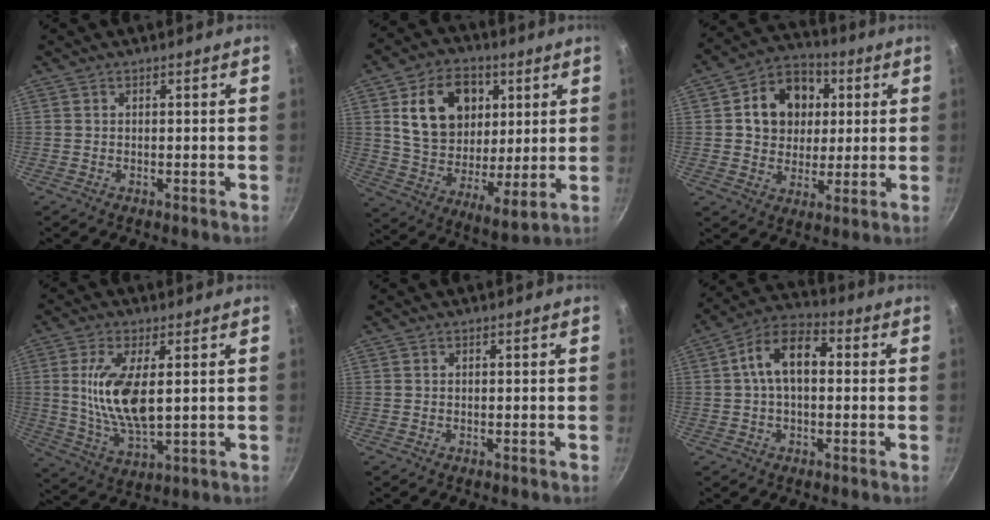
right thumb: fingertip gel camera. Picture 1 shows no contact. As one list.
[{"total": 19.6, "force": [6.4, 13.4, 12.8], "torque": [-0.182, -0.024, 0.108]}, {"total": 14.0, "force": [3.0, 11.3, 7.6], "torque": [-0.090, 0.007, 0.040]}, {"total": 12.5, "force": [1.8, 5.2, 11.1], "torque": [-0.215, -0.013, 0.041]}, {"total": 0.0}, {"total": 11.0, "force": [1.3, 6.6, 8.8], "torque": [-0.131, 0.034, 0.006]}]